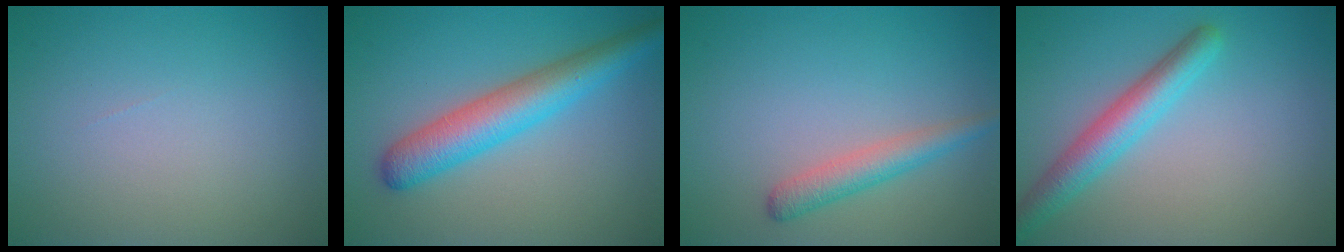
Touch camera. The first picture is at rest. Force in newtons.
{"total": 5.6, "press": 5.6, "slide": 0.2}
{"total": 2.6, "press": 2.6, "slide": 0.0}
{"total": 4.0, "press": 4.0, "slide": 0.1}